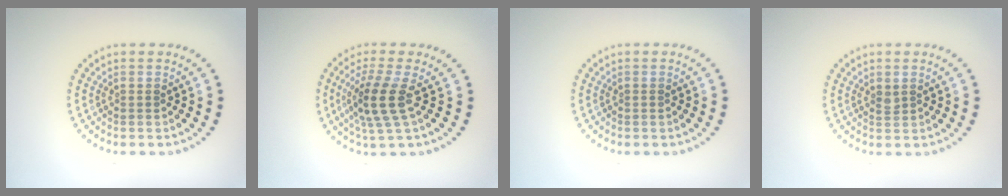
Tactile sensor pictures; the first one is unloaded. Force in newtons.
{"total": 3.8, "press": 3.0, "slide": 2.4}
{"total": 0.0}
{"total": 0.7, "press": 0.6, "slide": 0.5}